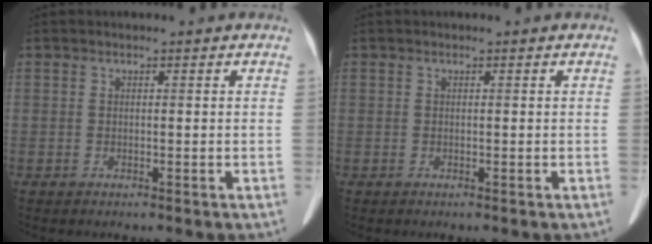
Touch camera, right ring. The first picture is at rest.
{"total": 0.0}